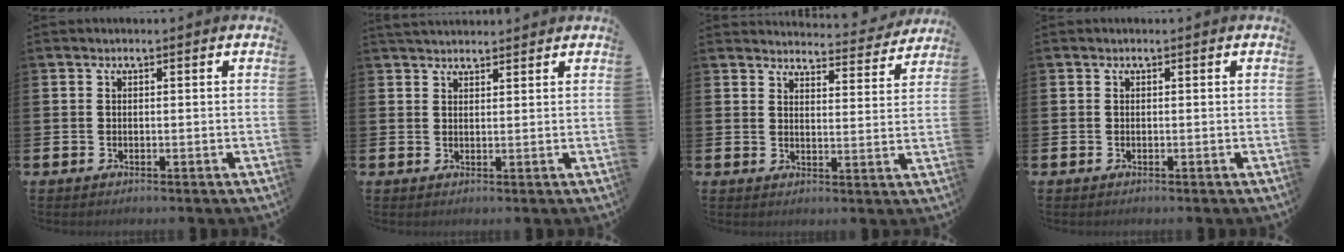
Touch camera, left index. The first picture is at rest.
{"total": 2.6, "force": [2.5, 0.6, 0.3], "torque": [0.003, -0.012, 0.044]}
{"total": 4.2, "force": [4.2, 0.5, 0.3], "torque": [-0.005, -0.036, 0.068]}
{"total": 0.0}